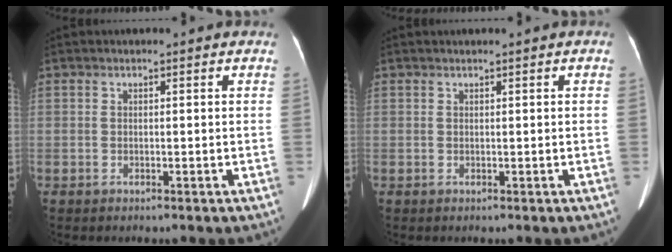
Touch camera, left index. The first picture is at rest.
{"total": 0.0}